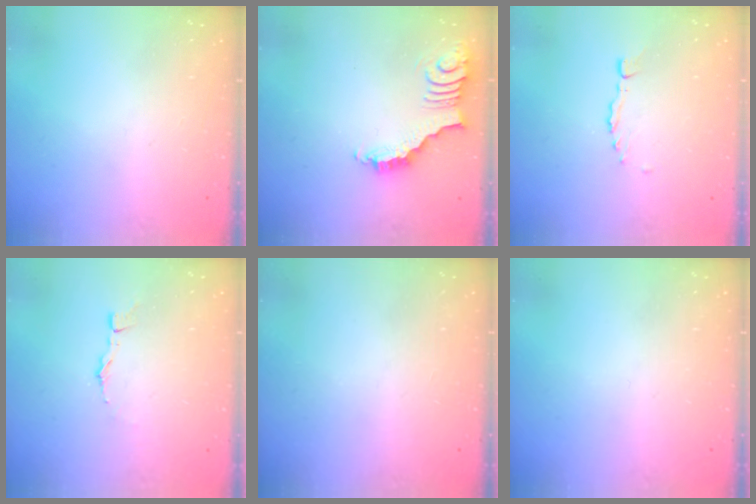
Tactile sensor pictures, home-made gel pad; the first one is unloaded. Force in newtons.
{"total": 4.0, "press": 3.9, "slide": 0.7}
{"total": 0.0}
{"total": 2.5, "press": 2.5, "slide": 0.1}
{"total": 0.0}
{"total": 0.0}